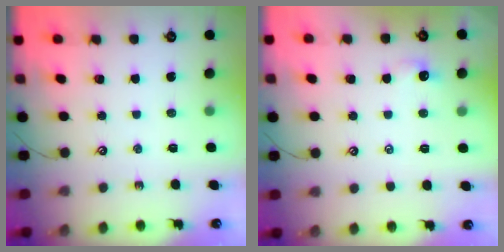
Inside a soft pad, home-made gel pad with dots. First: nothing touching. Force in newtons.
{"total": 0.8, "press": 0.5, "slide": 0.6}